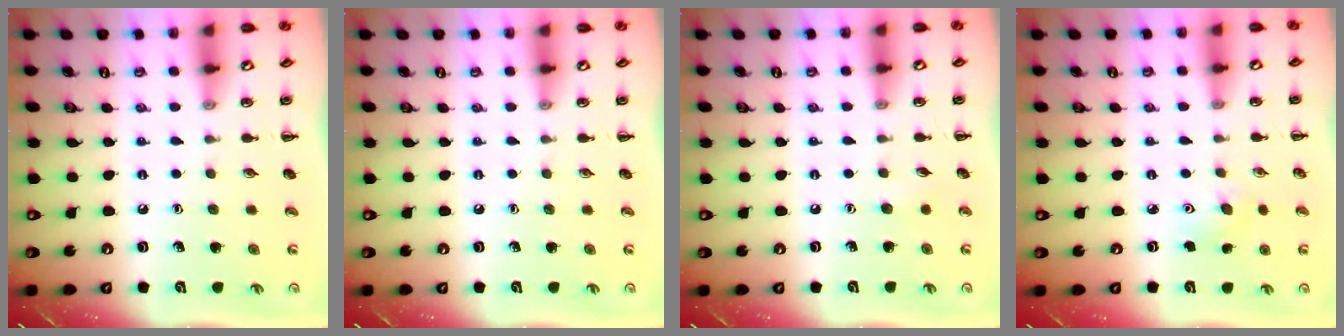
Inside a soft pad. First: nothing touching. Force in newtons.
{"total": 0.0}
{"total": 3.8, "press": 3.7, "slide": 0.9}
{"total": 5.5, "press": 5.2, "slide": 1.7}